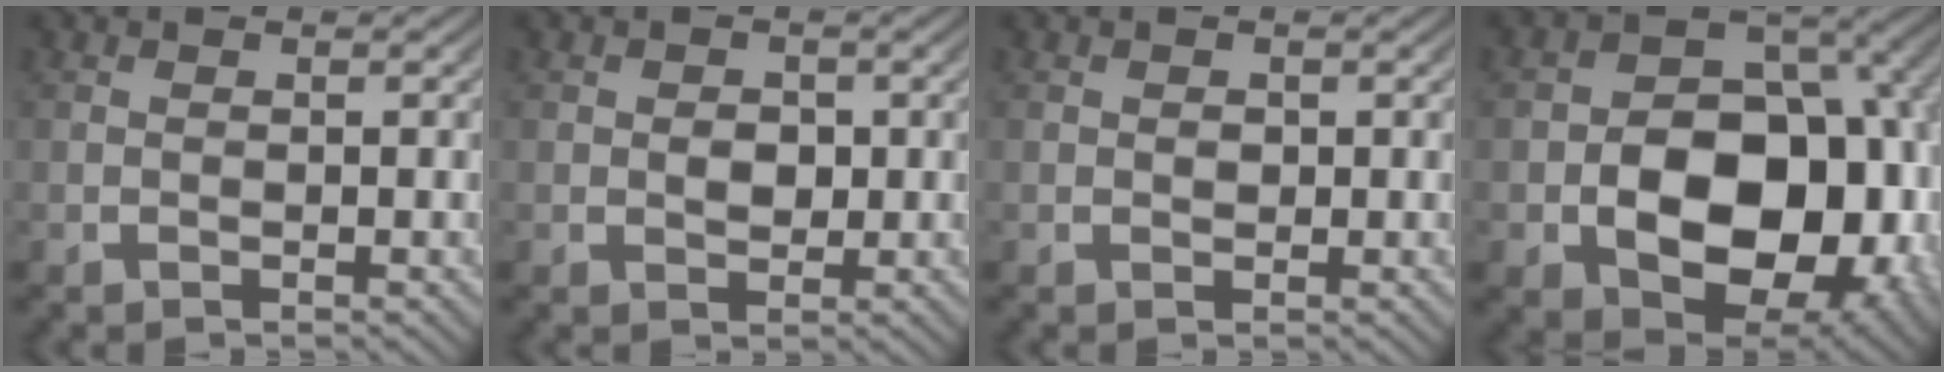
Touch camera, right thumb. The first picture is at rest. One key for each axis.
{"total": 2.0, "fx": 0.2, "fy": 1.6, "fz": 1.2, "tx": -0.022, "ty": -0.012, "tz": 0.010}
{"total": 0.8, "fx": 0.2, "fy": 0.6, "fz": 0.4, "tx": -0.009, "ty": -0.007, "tz": 0.006}
{"total": 16.2, "fx": -2.0, "fy": 11.3, "fz": 11.5, "tx": -0.211, "ty": -0.056, "tz": -0.012}